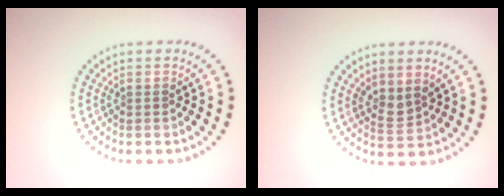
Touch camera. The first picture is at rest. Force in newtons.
{"total": 1.9, "press": 1.4, "slide": 1.3}